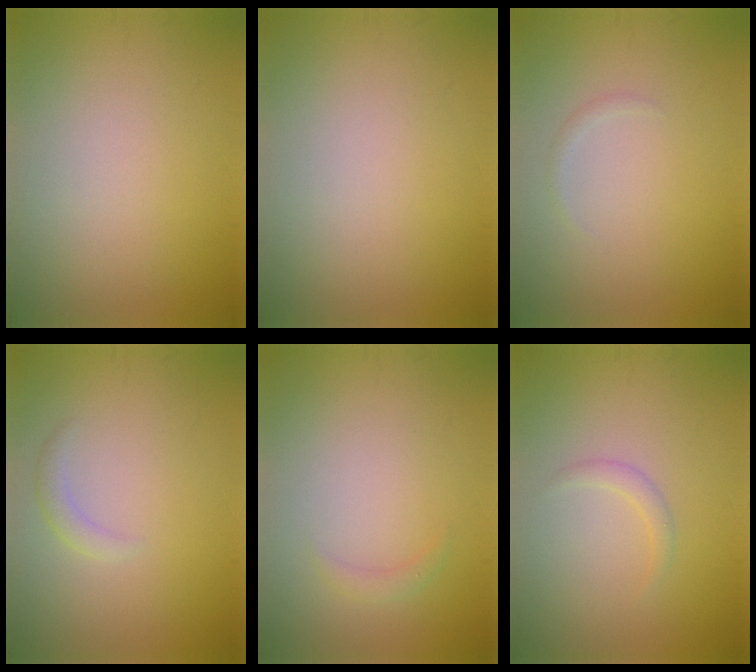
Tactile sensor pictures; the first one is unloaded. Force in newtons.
{"total": 0.0}
{"total": 0.7, "press": 0.7, "slide": 0.0}
{"total": 1.2, "press": 1.2, "slide": 0.1}
{"total": 0.9, "press": 0.9, "slide": 0.0}
{"total": 1.1, "press": 1.1, "slide": 0.0}